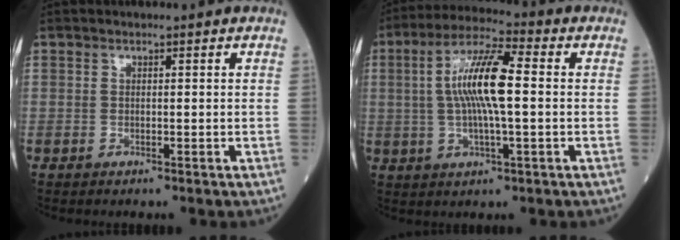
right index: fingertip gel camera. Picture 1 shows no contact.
{"total": 11.1, "force": [0.7, 1.6, 11.0], "torque": [-0.213, 0.015, 0.009]}